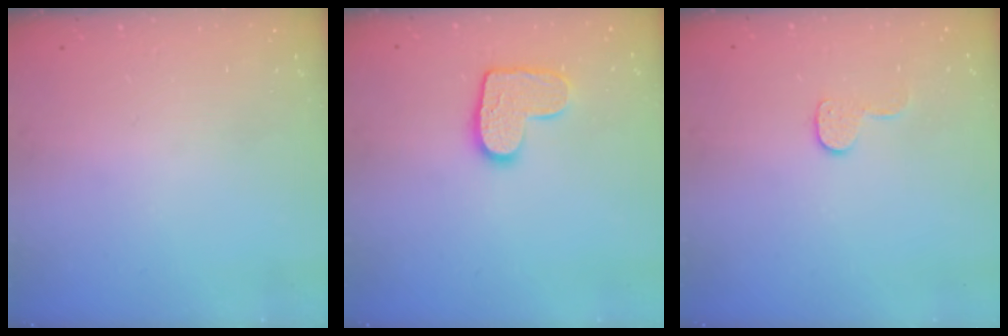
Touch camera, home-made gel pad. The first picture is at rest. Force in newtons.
{"total": 10.7, "press": 10.7, "slide": 0.5}
{"total": 6.1, "press": 6.1, "slide": 0.2}